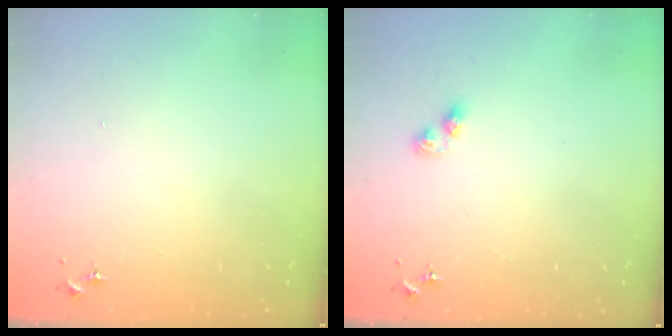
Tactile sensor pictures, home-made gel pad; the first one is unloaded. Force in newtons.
{"total": 2.6, "press": 2.6, "slide": 0.4}